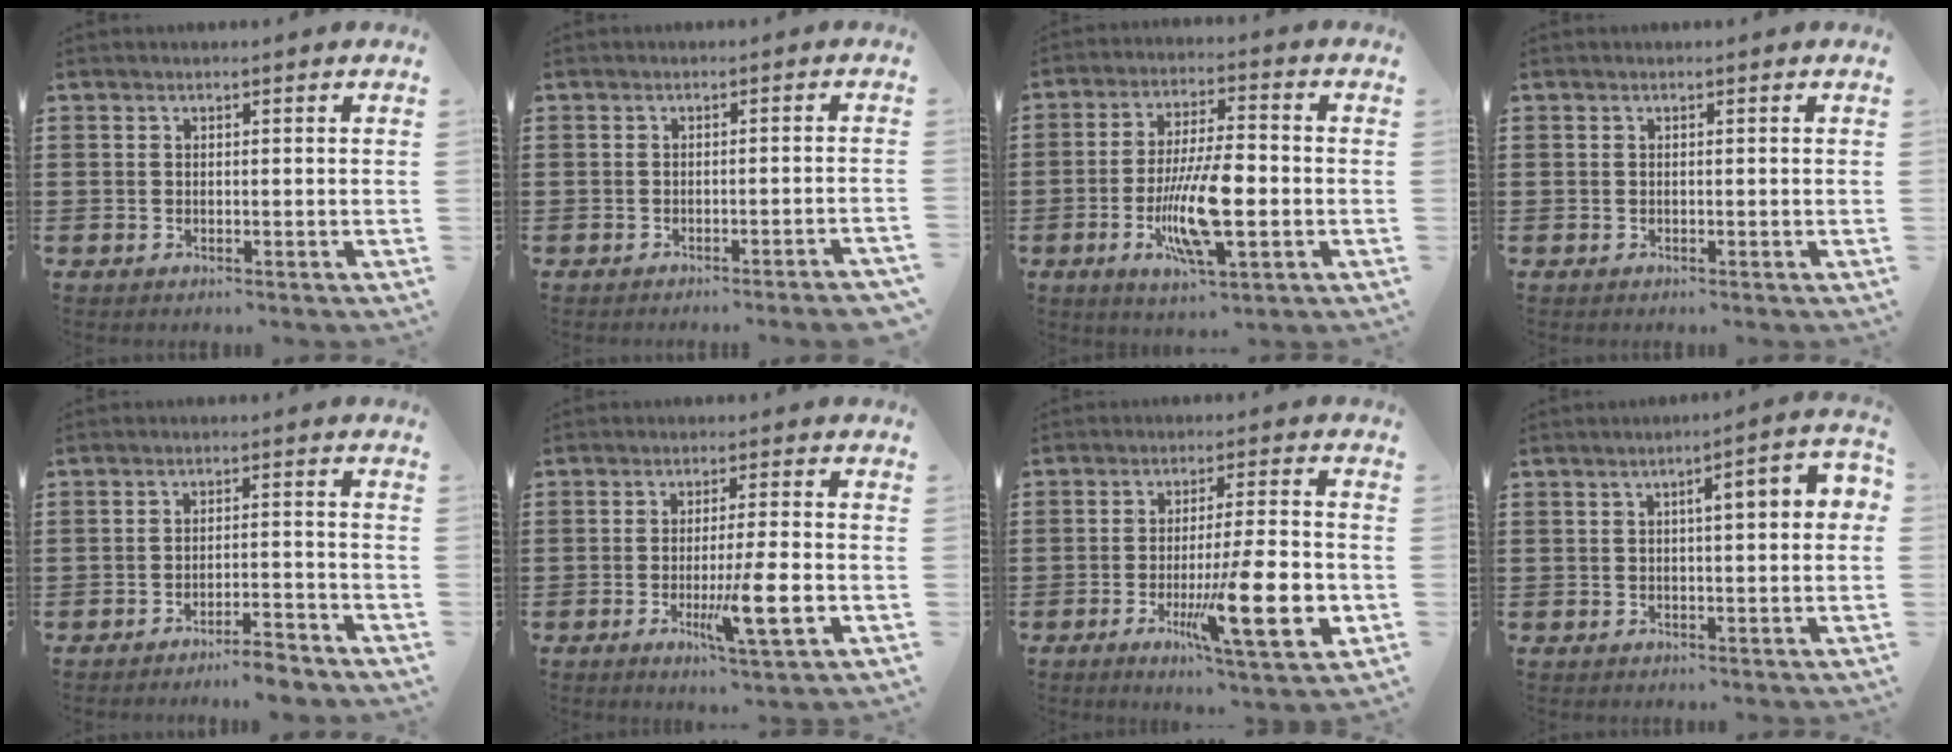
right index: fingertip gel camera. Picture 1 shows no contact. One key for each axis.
{"total": 1.8, "fx": -1.5, "fy": -0.3, "fz": 0.9, "tx": -0.015, "ty": 0.000, "tz": -0.030}
{"total": 12.2, "fx": -3.1, "fy": 3.7, "fz": 11.2, "tx": -0.219, "ty": -0.007, "tz": -0.054}
{"total": 0.0}
{"total": 3.8, "fx": -3.6, "fy": -0.2, "fz": 1.2, "tx": -0.024, "ty": -0.003, "tz": -0.073}
{"total": 8.7, "fx": -2.4, "fy": 0.8, "fz": 8.3, "tx": -0.153, "ty": -0.018, "tz": -0.043}
{"total": 14.9, "fx": -4.1, "fy": 2.8, "fz": 14.1, "tx": -0.226, "ty": -0.012, "tz": -0.061}
{"total": 4.6, "fx": 0.7, "fy": 0.8, "fz": 4.4, "tx": -0.065, "ty": 0.000, "tz": 0.004}